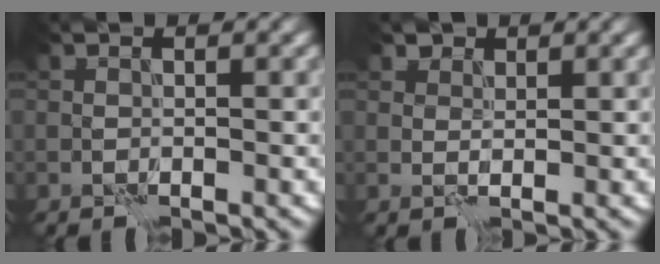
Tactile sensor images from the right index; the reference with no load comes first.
{"total": 2.0, "force": [1.7, 1.0, 0.3], "torque": [-0.004, -0.008, 0.033]}